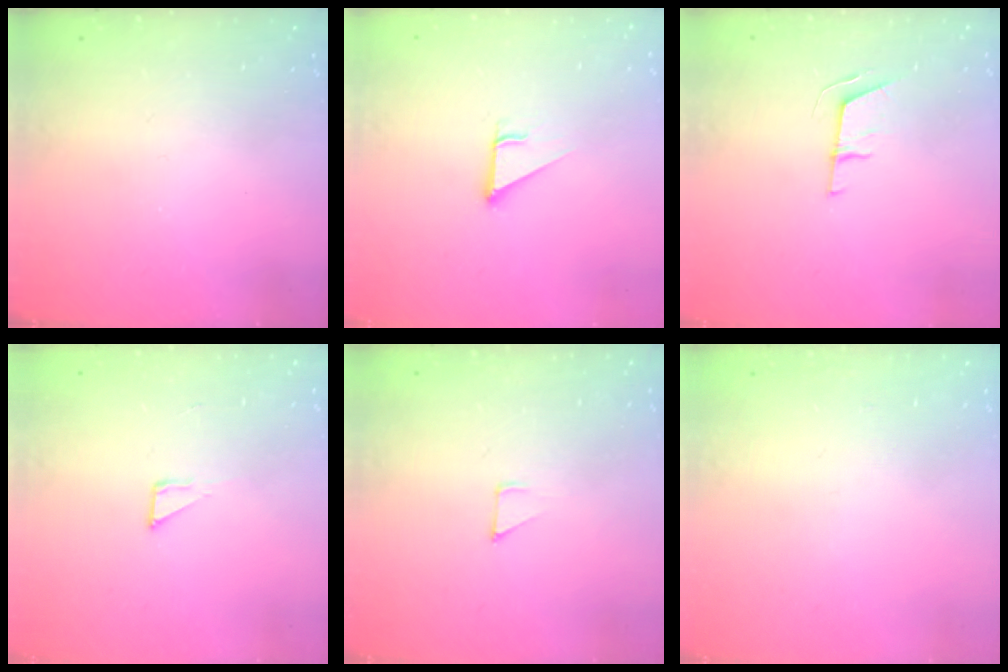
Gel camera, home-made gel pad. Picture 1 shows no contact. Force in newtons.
{"total": 2.9, "press": 2.8, "slide": 0.2}
{"total": 6.1, "press": 6.1, "slide": 1.0}
{"total": 3.7, "press": 3.7, "slide": 0.4}
{"total": 2.8, "press": 2.8, "slide": 0.2}
{"total": 0.9, "press": 0.9, "slide": 0.0}